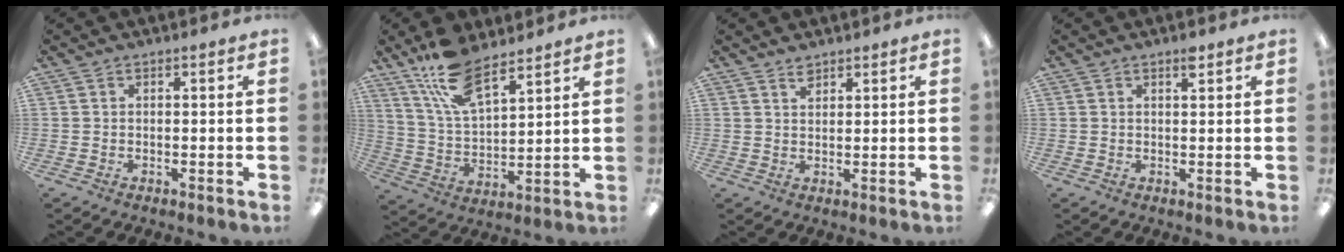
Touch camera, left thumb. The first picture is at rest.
{"total": 14.3, "force": [10.2, 5.5, 8.3], "torque": [-0.170, -0.039, 0.187]}
{"total": 2.5, "force": [2.1, 1.0, 0.9], "torque": [-0.014, -0.006, 0.038]}
{"total": 1.9, "force": [1.4, 0.5, 1.1], "torque": [-0.010, -0.006, 0.021]}